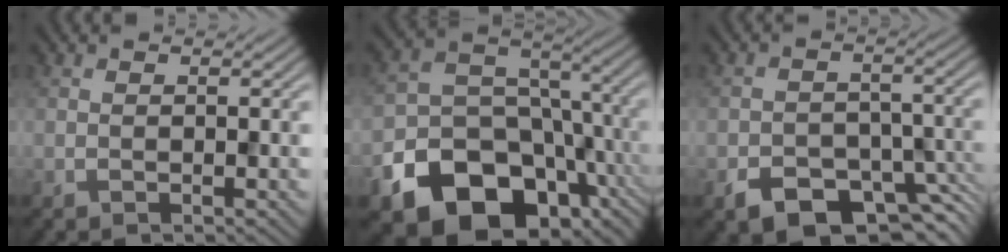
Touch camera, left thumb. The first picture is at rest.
{"total": 19.2, "force": [-9.5, 14.1, 8.8], "torque": [-0.166, -0.050, -0.161]}
{"total": 7.7, "force": [-5.2, 4.4, 3.7], "torque": [-0.055, -0.017, -0.084]}